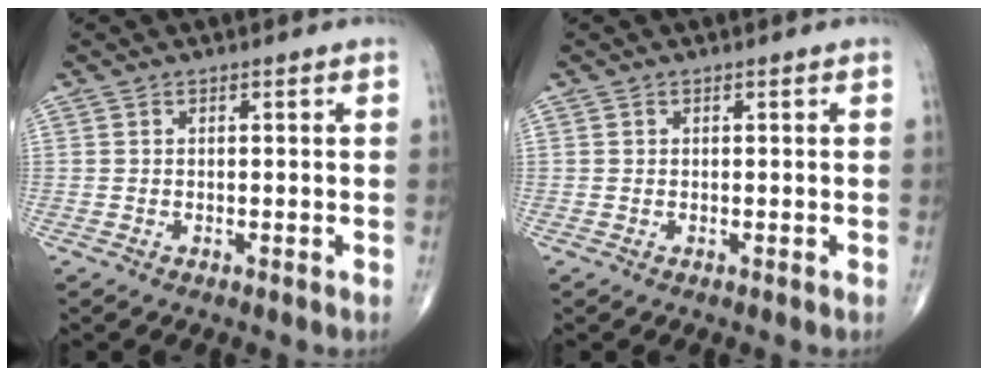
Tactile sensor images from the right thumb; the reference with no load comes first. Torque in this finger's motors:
{"motor_torque": [0.07, 0.03, 0.11, -0.01, -0.03]}